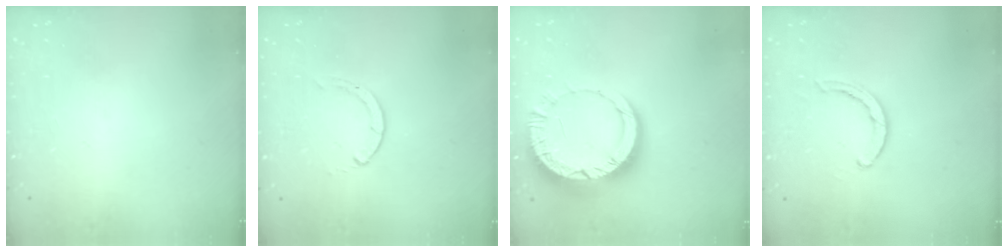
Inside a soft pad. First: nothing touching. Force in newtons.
{"total": 0.0}
{"total": 12.4, "press": 12.3, "slide": 1.2}
{"total": 3.7, "press": 3.7, "slide": 0.7}